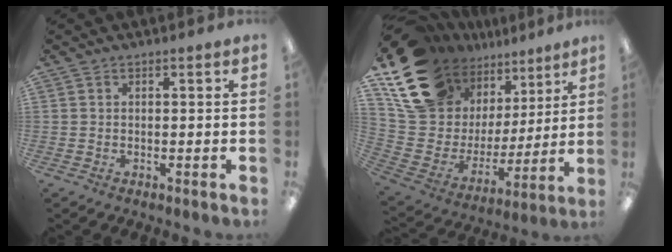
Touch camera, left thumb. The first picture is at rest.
{"total": 20.8, "force": [14.7, 12.0, 8.5], "torque": [-0.177, -0.083, 0.287]}